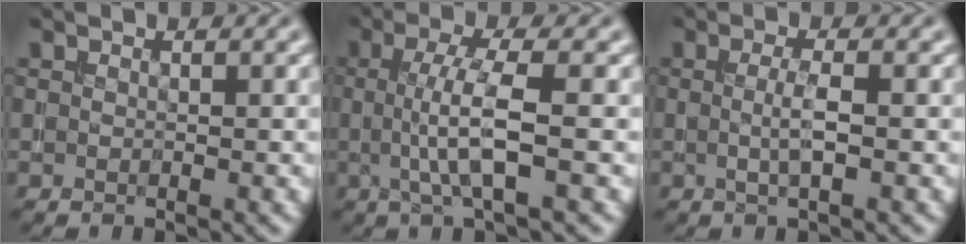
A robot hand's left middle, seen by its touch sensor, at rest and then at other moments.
{"total": 4.8, "force": [-0.2, 1.0, 4.6], "torque": [-0.090, 0.002, -0.004]}
{"total": 2.0, "force": [-0.1, 0.4, 2.0], "torque": [-0.040, 0.003, -0.003]}